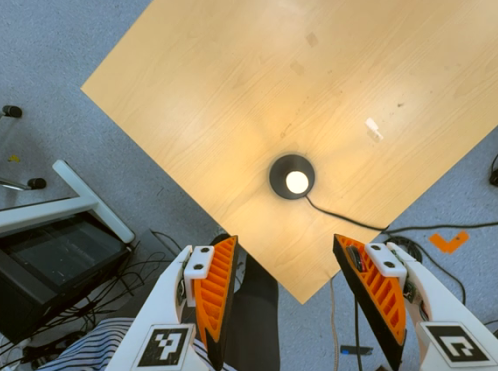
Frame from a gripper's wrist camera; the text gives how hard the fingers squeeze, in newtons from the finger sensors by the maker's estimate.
{"total": 0.0}